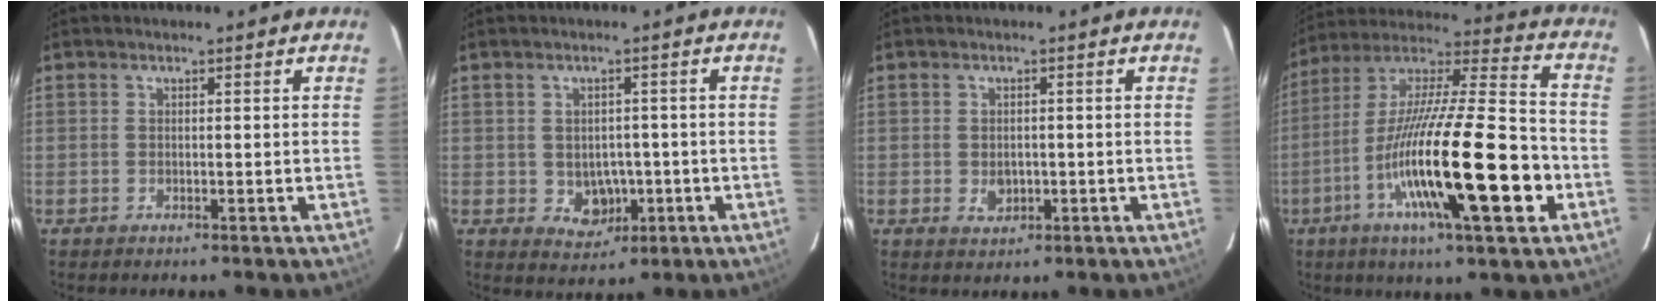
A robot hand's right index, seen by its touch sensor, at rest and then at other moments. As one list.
[{"total": 4.8, "force": [-0.8, 3.8, 2.8], "torque": [-0.034, 0.002, -0.001]}, {"total": 3.5, "force": [-0.7, 2.4, 2.3], "torque": [-0.038, 0.000, -0.002]}, {"total": 23.8, "force": [-7.5, 2.3, 22.5], "torque": [-0.390, -0.020, -0.129]}]